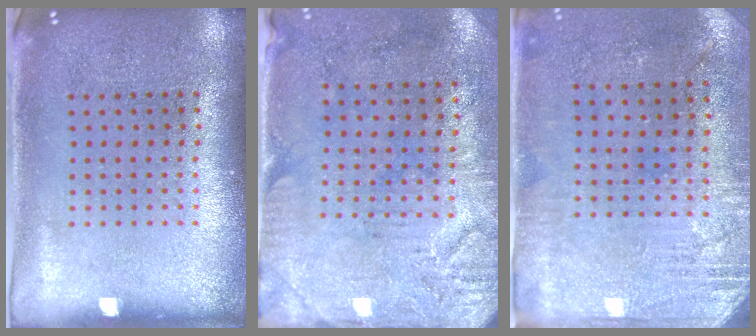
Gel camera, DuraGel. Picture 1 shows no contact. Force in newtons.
{"total": 3.2, "press": 2.6, "slide": 1.8}
{"total": 2.8, "press": 2.5, "slide": 1.4}